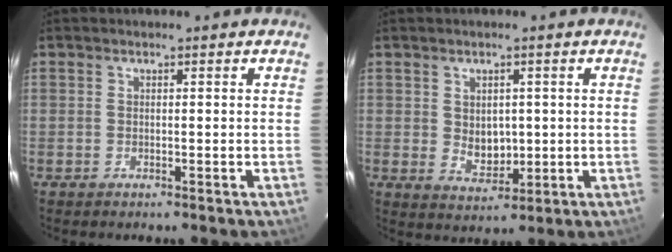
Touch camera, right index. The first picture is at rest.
{"total": 5.0, "force": [0.5, 3.8, 3.2], "torque": [-0.052, -0.002, 0.018]}